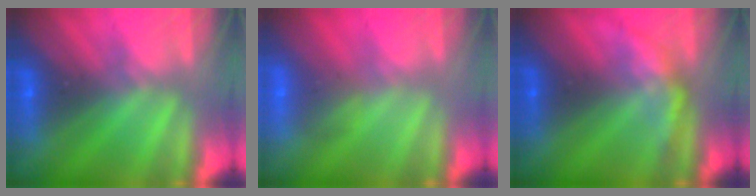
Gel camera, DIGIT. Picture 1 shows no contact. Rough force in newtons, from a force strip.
{"total": 2.9}
{"total": 2.2}